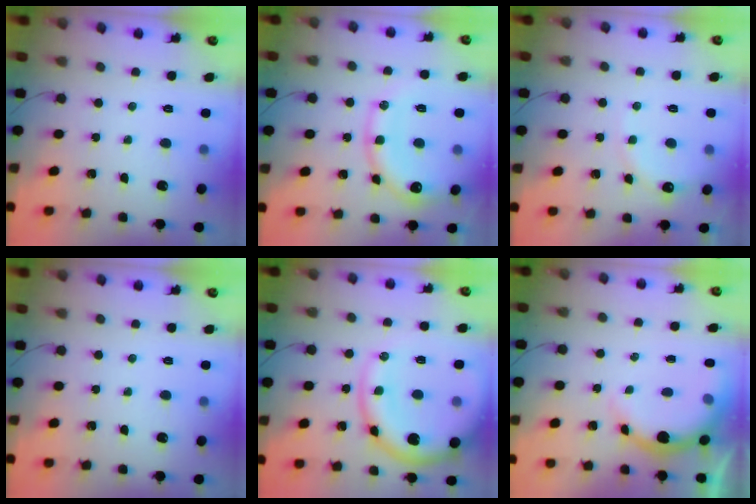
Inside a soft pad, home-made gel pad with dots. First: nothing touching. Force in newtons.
{"total": 17.1, "press": 16.8, "slide": 2.8}
{"total": 7.3, "press": 7.2, "slide": 1.3}
{"total": 0.0}
{"total": 16.1, "press": 15.8, "slide": 3.0}
{"total": 7.4, "press": 7.2, "slide": 1.4}